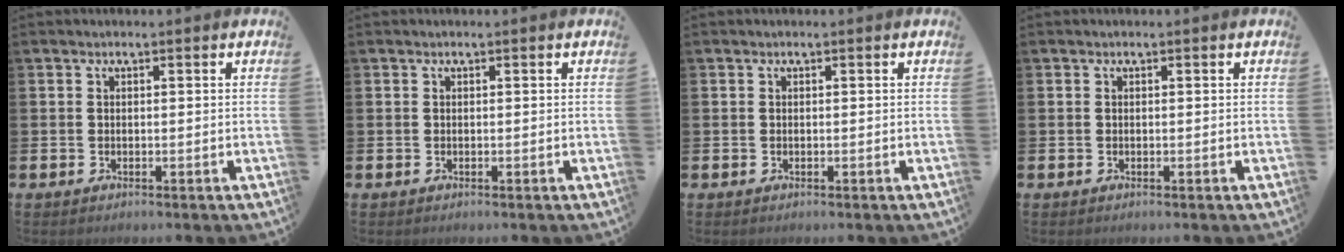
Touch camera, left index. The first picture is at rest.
{"total": 0.0}
{"total": 0.0}
{"total": 0.0}